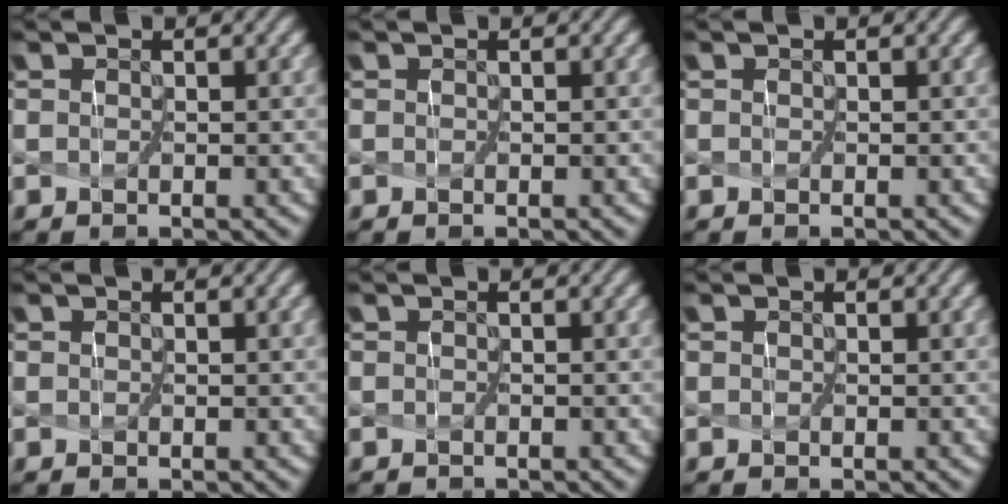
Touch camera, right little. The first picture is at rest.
{"total": 0.0}
{"total": 0.0}
{"total": 0.0}
{"total": 0.8, "force": [-0.6, -0.2, -0.4], "torque": [0.004, -0.003, -0.005]}
{"total": 0.0}